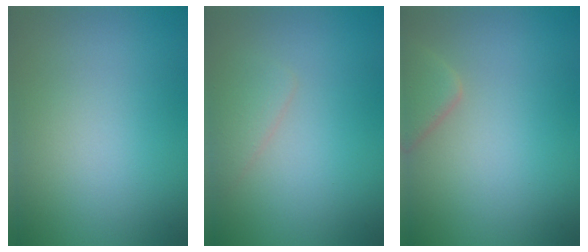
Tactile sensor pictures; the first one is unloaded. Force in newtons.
{"total": 1.7, "press": 1.7, "slide": 0.1}
{"total": 2.9, "press": 2.8, "slide": 0.3}